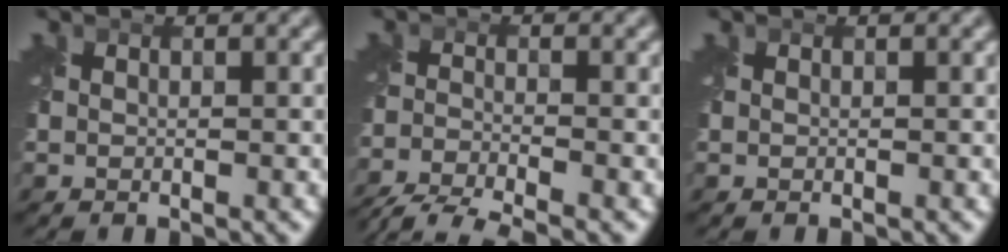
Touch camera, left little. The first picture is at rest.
{"total": 6.9, "force": [-6.3, 1.1, 2.5], "torque": [-0.057, -0.030, -0.111]}
{"total": 0.0}